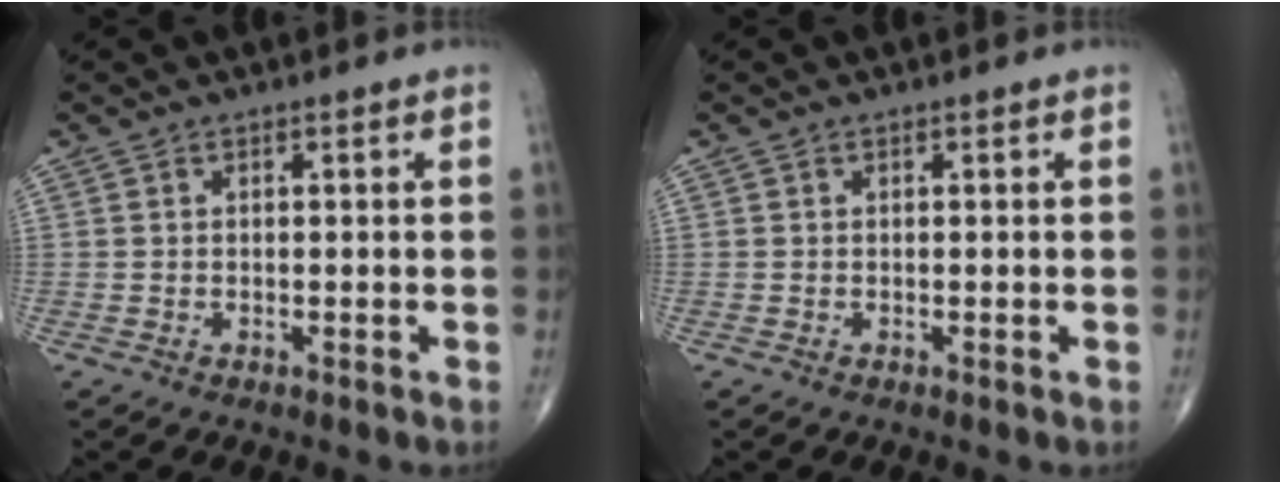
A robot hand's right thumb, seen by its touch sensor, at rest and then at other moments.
{"total": 0.0}